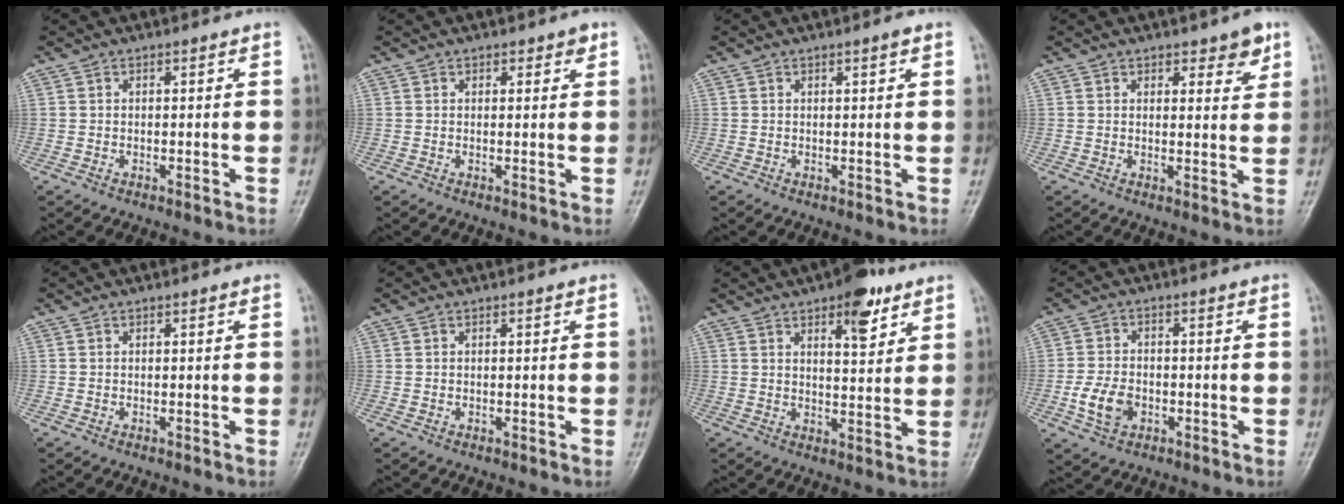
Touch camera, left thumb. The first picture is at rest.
{"total": 1.8, "force": [1.1, 1.1, 1.0], "torque": [0.002, -0.003, 0.012]}
{"total": 1.2, "force": [0.7, 0.0, 1.0], "torque": [-0.013, -0.002, 0.010]}
{"total": 4.4, "force": [2.8, 2.0, 2.9], "torque": [-0.014, -0.016, 0.033]}
{"total": 0.0}
{"total": 0.6, "force": [0.2, 0.3, 0.4], "torque": [-0.004, 0.004, 0.003]}
{"total": 8.6, "force": [5.0, 3.3, 6.1], "torque": [-0.065, -0.024, 0.067]}
{"total": 6.3, "force": [-2.0, 4.4, 4.0], "torque": [-0.072, 0.007, -0.038]}